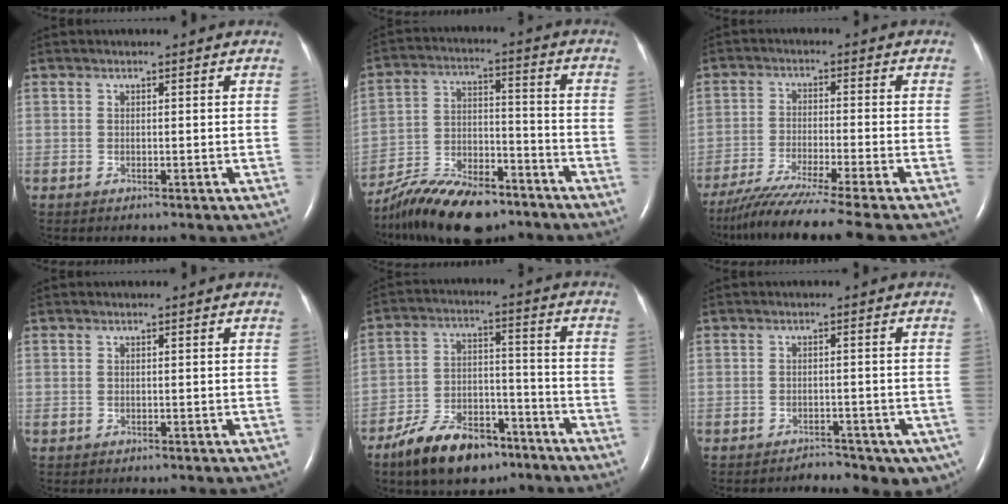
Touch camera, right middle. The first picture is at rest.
{"total": 16.6, "force": [-13.3, 5.4, 8.4], "torque": [-0.168, -0.003, -0.232]}
{"total": 14.4, "force": [-12.1, -2.2, 7.6], "torque": [-0.115, -0.048, -0.194]}
{"total": 0.0}
{"total": 12.4, "force": [-8.9, 5.5, 6.6], "torque": [-0.123, 0.006, -0.153]}
{"total": 7.1, "force": [-5.3, 3.9, 2.7], "torque": [-0.019, 0.008, -0.062]}